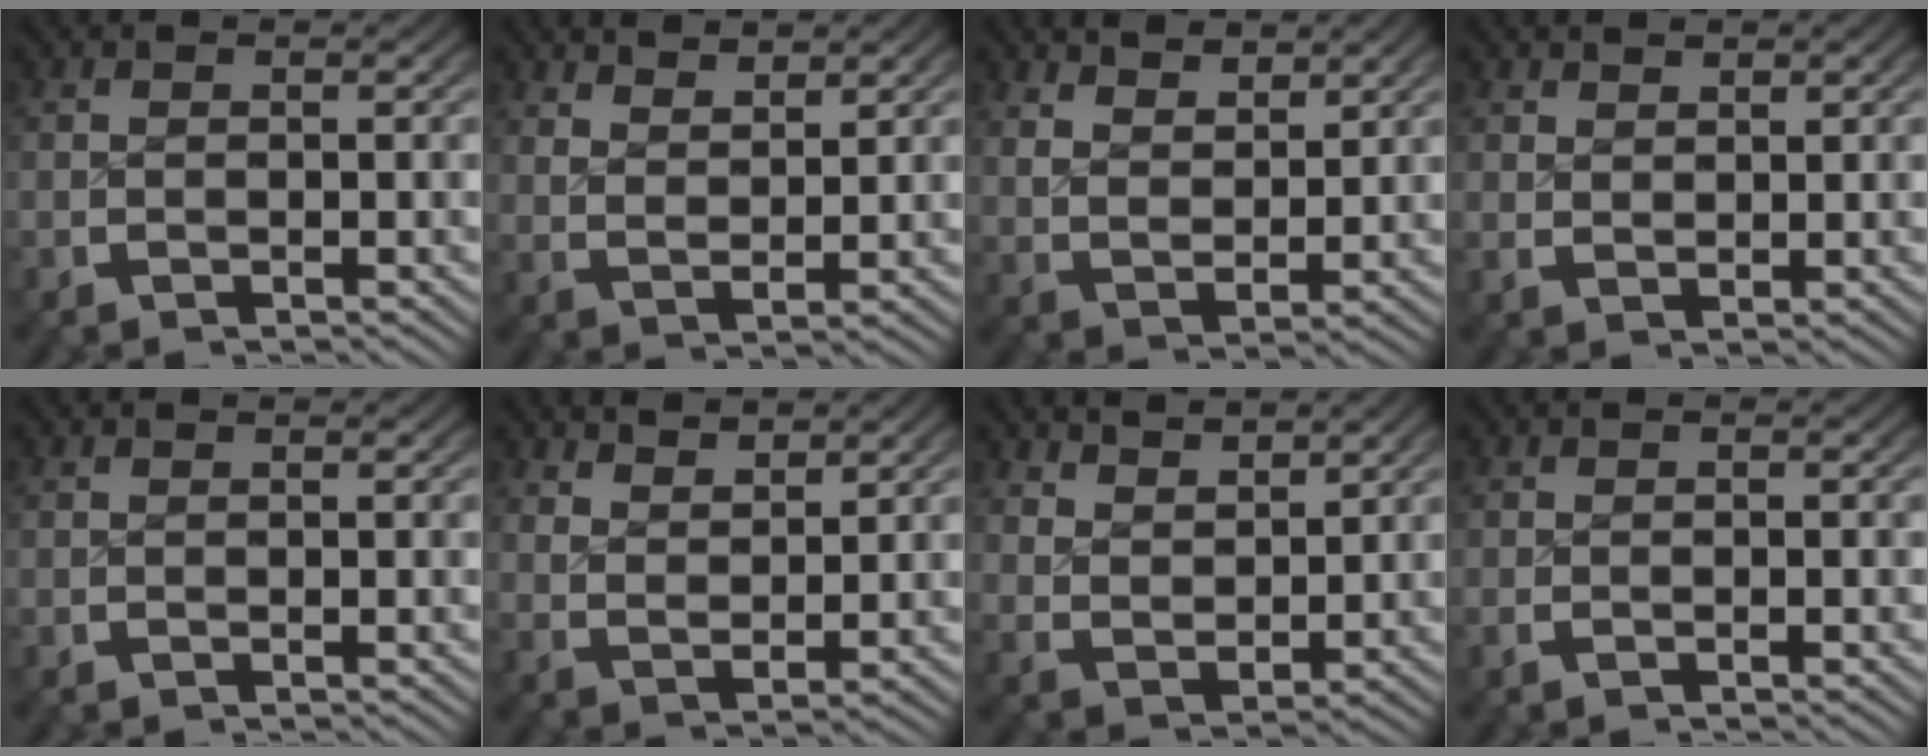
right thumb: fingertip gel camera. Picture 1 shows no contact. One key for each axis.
{"total": 3.3, "fx": 2.7, "fy": 0.9, "fz": 1.6, "tx": -0.021, "ty": -0.004, "tz": 0.058}
{"total": 4.1, "fx": 2.8, "fy": 2.0, "fz": 2.3, "tx": -0.036, "ty": -0.012, "tz": 0.063}
{"total": 1.7, "fx": 1.4, "fy": 0.8, "fz": 0.5, "tx": -0.002, "ty": -0.004, "tz": 0.032}
{"total": 0.0}
{"total": 3.4, "fx": 2.7, "fy": 1.2, "fz": 1.8, "tx": -0.027, "ty": -0.008, "tz": 0.060}
{"total": 3.8, "fx": 2.3, "fy": 2.2, "fz": 2.1, "tx": -0.041, "ty": -0.018, "tz": 0.057}
{"total": 0.8, "fx": -0.5, "fy": 0.4, "fz": 0.5, "tx": -0.011, "ty": 0.001, "tz": -0.013}